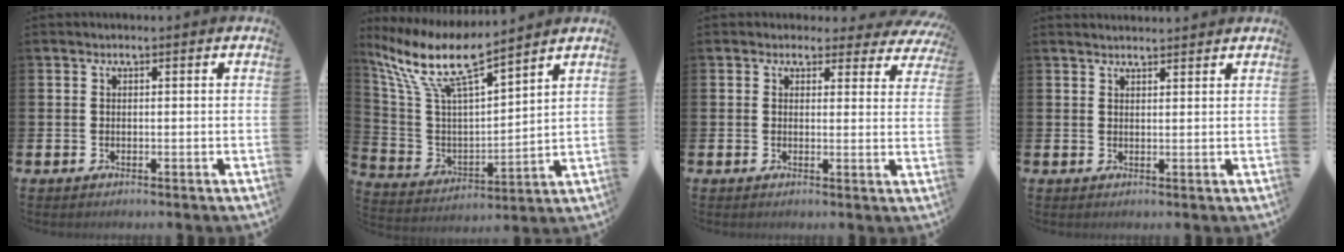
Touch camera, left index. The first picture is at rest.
{"total": 10.5, "force": [8.6, 1.9, 5.8], "torque": [-0.152, -0.046, 0.145]}
{"total": 2.6, "force": [2.1, 1.5, 0.2], "torque": [0.001, -0.016, 0.030]}
{"total": 1.8, "force": [1.8, 0.2, 0.1], "torque": [-0.002, -0.004, 0.033]}